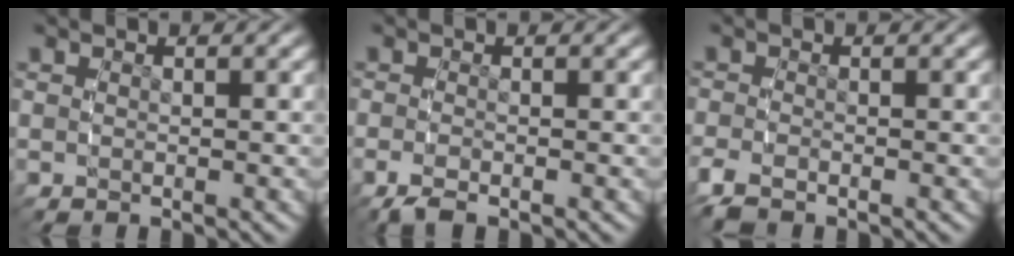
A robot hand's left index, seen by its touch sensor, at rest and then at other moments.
{"total": 1.3, "force": [-1.1, 0.2, 0.7], "torque": [-0.017, -0.003, -0.017]}
{"total": 1.8, "force": [-1.5, 0.7, 0.8], "torque": [-0.029, -0.008, -0.024]}